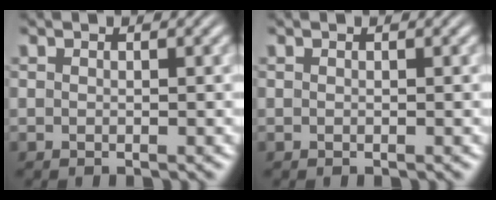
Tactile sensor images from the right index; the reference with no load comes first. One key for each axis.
{"total": 0.0}